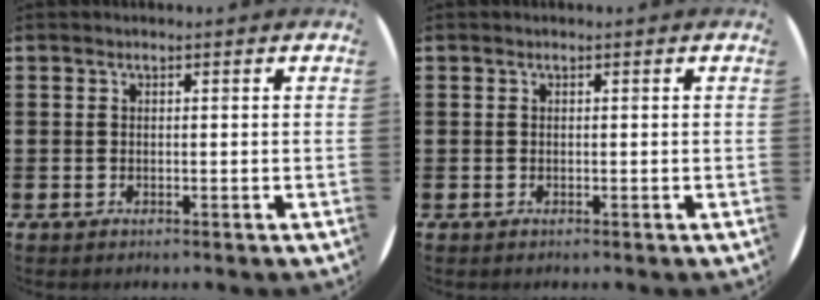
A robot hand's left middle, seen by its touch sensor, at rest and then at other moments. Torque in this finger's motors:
{"motor_torque": [0.75, -0.85, 0.07, 0.01]}